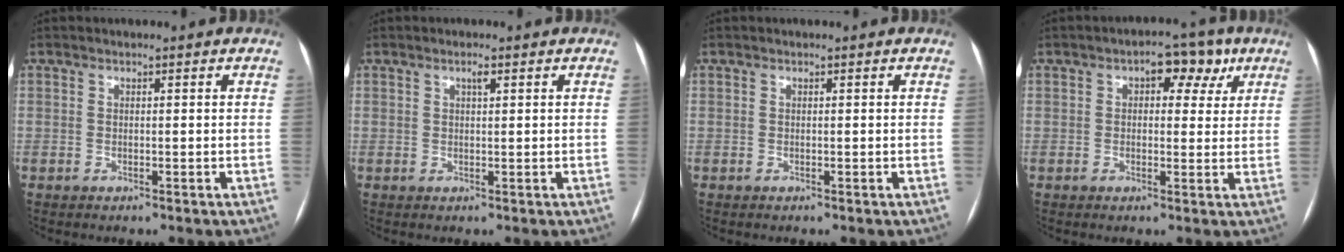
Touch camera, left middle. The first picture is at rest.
{"total": 1.2, "force": [0.7, 0.2, 1.0], "torque": [-0.019, 0.002, 0.011]}
{"total": 0.0}
{"total": 5.5, "force": [2.5, 3.2, 3.8], "torque": [-0.040, 0.023, 0.027]}